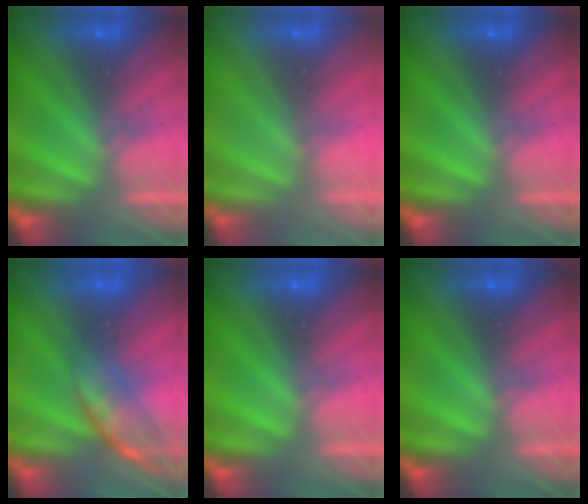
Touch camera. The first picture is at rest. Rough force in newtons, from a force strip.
{"total": 2.8}
{"total": 0.0}
{"total": 2.7}
{"total": 0.0}
{"total": 0.0}